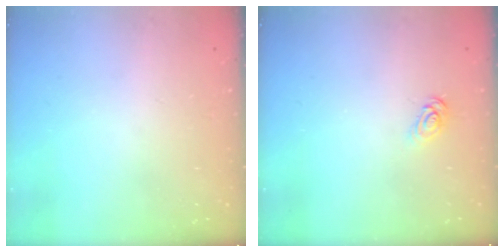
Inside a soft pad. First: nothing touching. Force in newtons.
{"total": 3.4, "press": 3.4, "slide": 0.3}